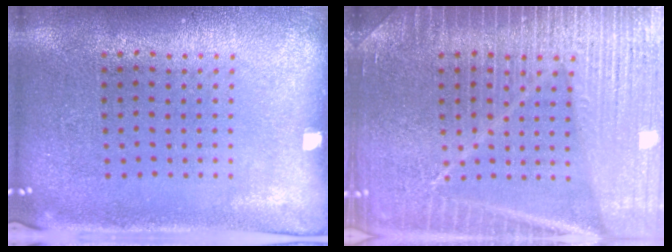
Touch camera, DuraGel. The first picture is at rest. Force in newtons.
{"total": 6.6, "press": 6.5, "slide": 0.9}